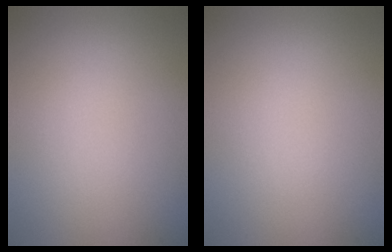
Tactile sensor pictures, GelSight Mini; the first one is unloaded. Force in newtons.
{"total": 0.0}